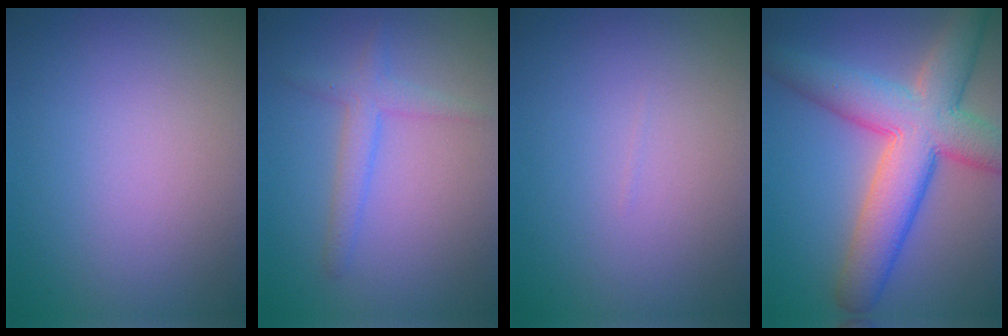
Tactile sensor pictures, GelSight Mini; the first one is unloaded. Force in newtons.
{"total": 2.3, "press": 2.3, "slide": 0.1}
{"total": 0.0}
{"total": 9.4, "press": 9.4, "slide": 0.5}